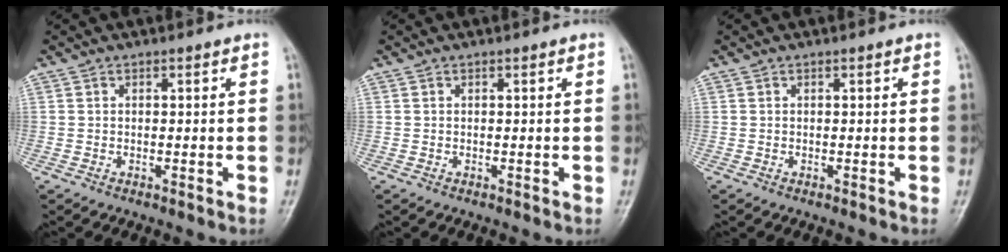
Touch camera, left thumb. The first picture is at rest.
{"total": 0.0}
{"total": 0.0}